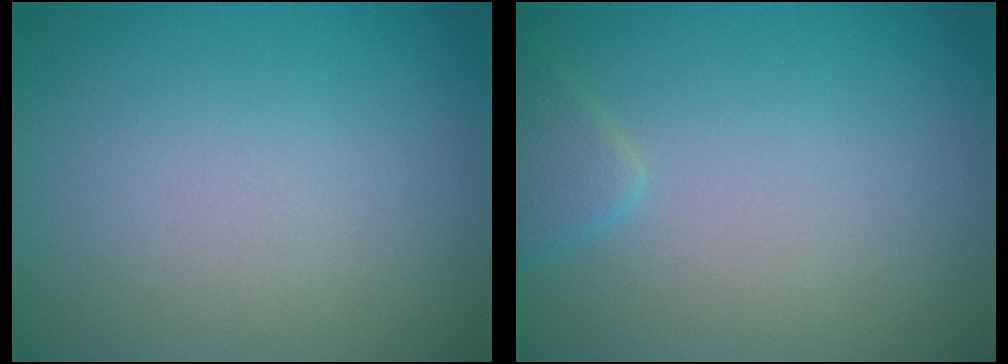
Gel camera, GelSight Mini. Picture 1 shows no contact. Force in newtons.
{"total": 1.4, "press": 1.4, "slide": 0.1}